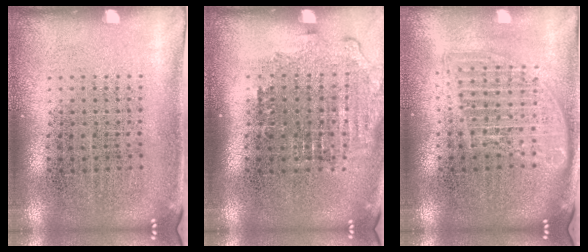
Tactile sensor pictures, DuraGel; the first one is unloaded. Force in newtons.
{"total": 1.4, "press": 1.2, "slide": 0.6}
{"total": 1.6, "press": 1.4, "slide": 0.8}